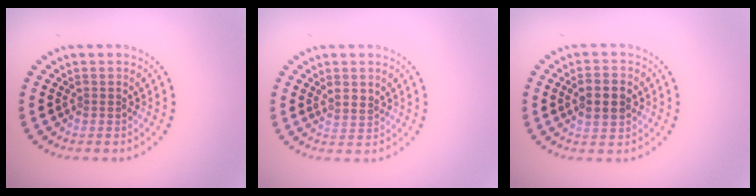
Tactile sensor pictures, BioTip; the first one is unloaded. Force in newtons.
{"total": 1.5, "press": 1.3, "slide": 0.7}
{"total": 2.9, "press": 2.9, "slide": 0.2}